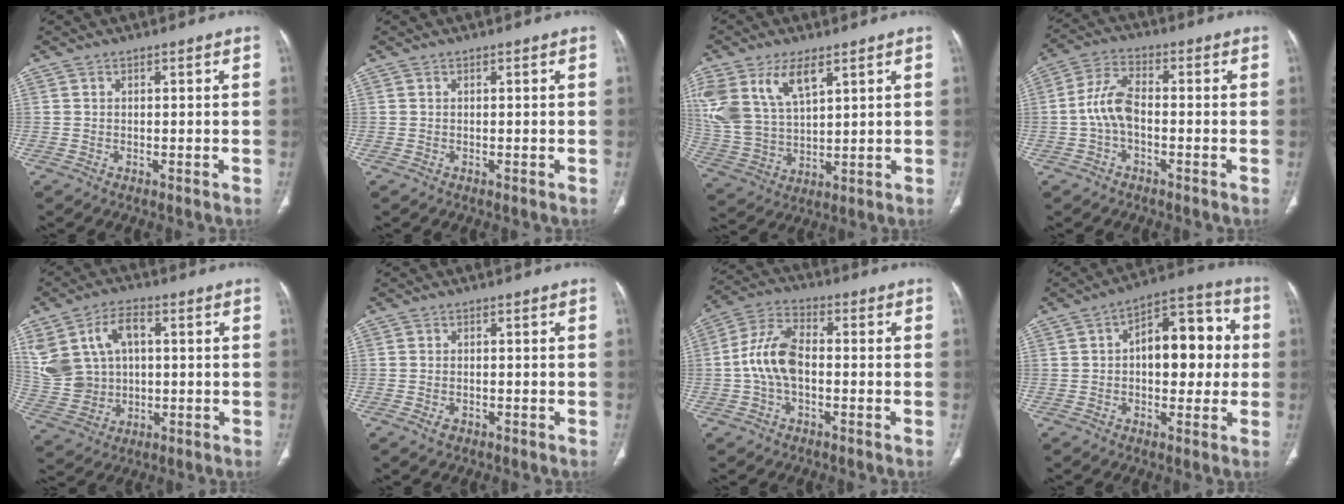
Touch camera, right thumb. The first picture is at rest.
{"total": 0.0}
{"total": 15.1, "force": [7.5, 8.0, 10.5], "torque": [-0.215, -0.018, 0.158]}
{"total": 7.0, "force": [-1.2, 3.7, 5.8], "torque": [-0.123, 0.024, -0.030]}
{"total": 14.3, "force": [3.4, 10.3, 9.2], "torque": [-0.175, 0.011, 0.078]}
{"total": 1.7, "force": [-0.8, 1.1, 1.0], "torque": [-0.018, 0.005, -0.009]}
{"total": 9.8, "force": [-1.0, 5.6, 8.0], "torque": [-0.161, 0.030, -0.027]}
{"total": 14.8, "force": [1.2, 8.4, 12.2], "torque": [-0.130, 0.035, 0.010]}